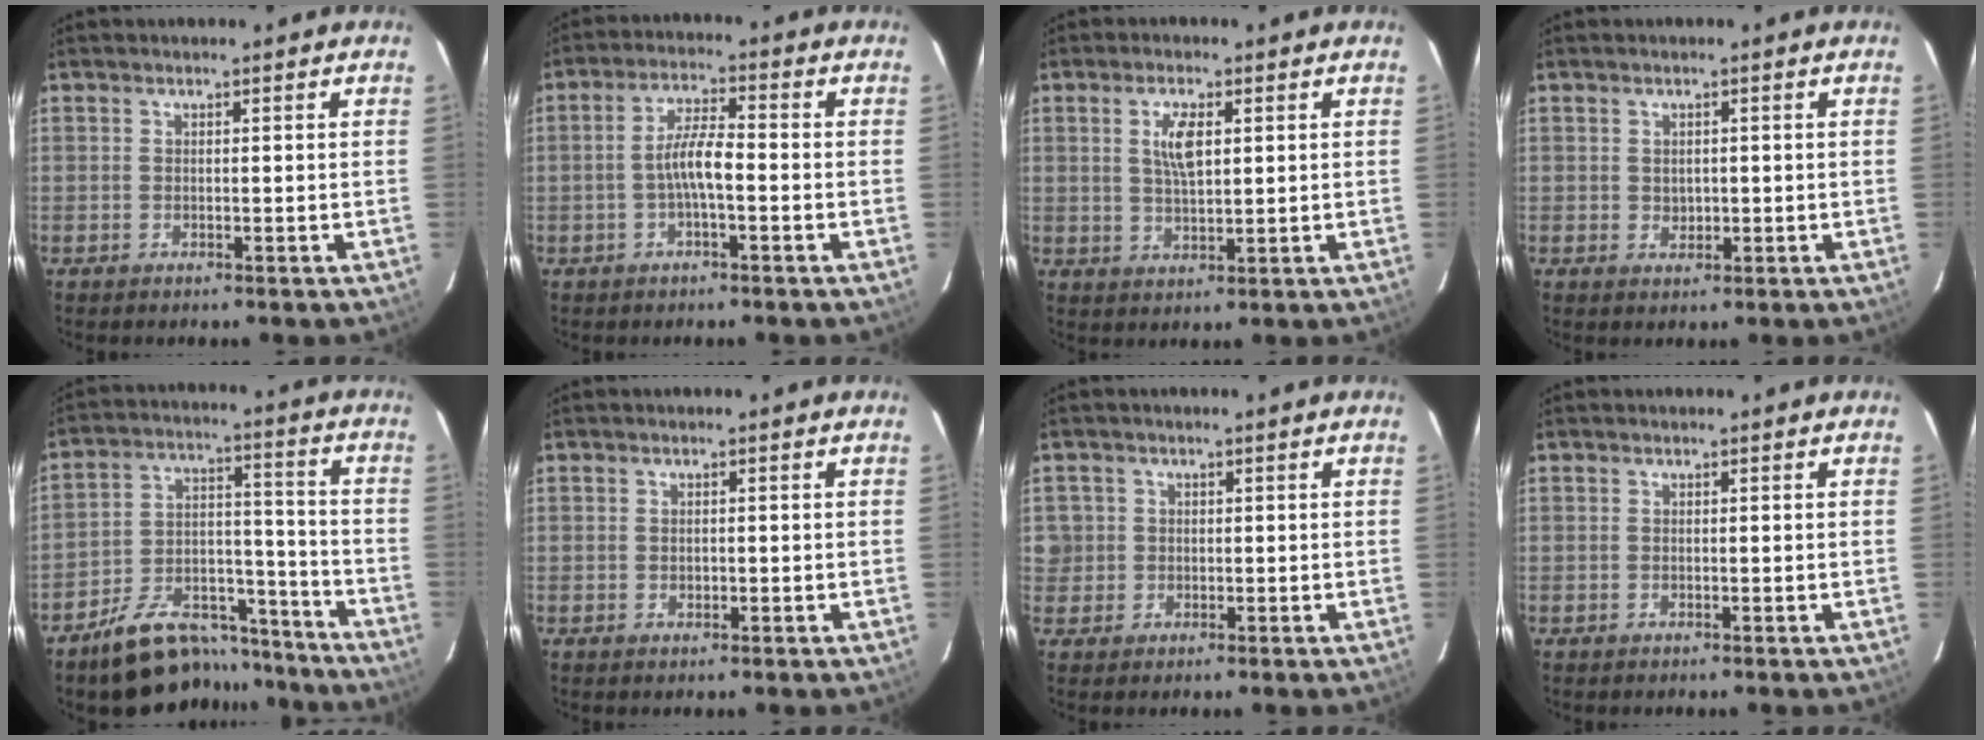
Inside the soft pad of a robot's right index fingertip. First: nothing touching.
{"total": 5.4, "force": [-1.5, 1.1, 5.0], "torque": [-0.100, 0.011, -0.027]}
{"total": 5.3, "force": [1.6, 2.1, 4.6], "torque": [-0.085, 0.003, 0.032]}
{"total": 1.7, "force": [0.2, 1.6, 0.7], "torque": [-0.007, 0.001, 0.007]}
{"total": 16.7, "force": [-14.1, 7.3, 5.4], "torque": [-0.096, 0.055, -0.201]}
{"total": 1.0, "force": [-0.1, 0.9, 0.4], "torque": [-0.005, 0.001, 0.000]}
{"total": 3.4, "force": [0.1, 3.4, 0.1], "torque": [0.009, 0.018, 0.007]}
{"total": 0.0}